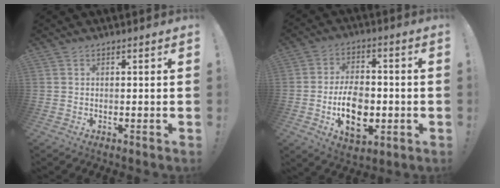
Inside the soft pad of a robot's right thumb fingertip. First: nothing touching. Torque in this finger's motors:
{"motor_torque": [1.76, 1.32, 0.26, 0.60, 0.08]}